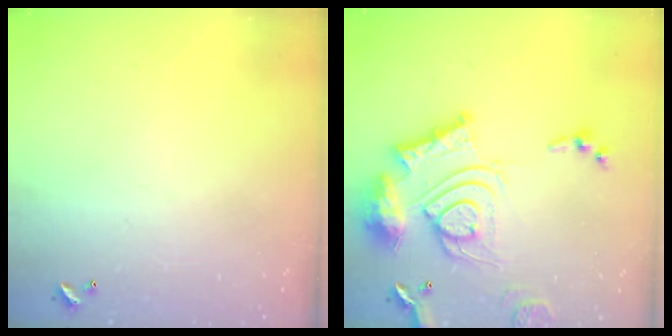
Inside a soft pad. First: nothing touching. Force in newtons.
{"total": 20.1, "press": 20.0, "slide": 1.9}